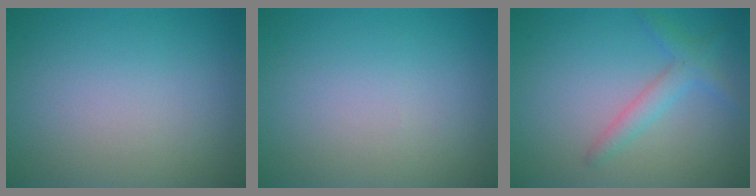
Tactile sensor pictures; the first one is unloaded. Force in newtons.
{"total": 0.0}
{"total": 2.4, "press": 2.4, "slide": 0.1}